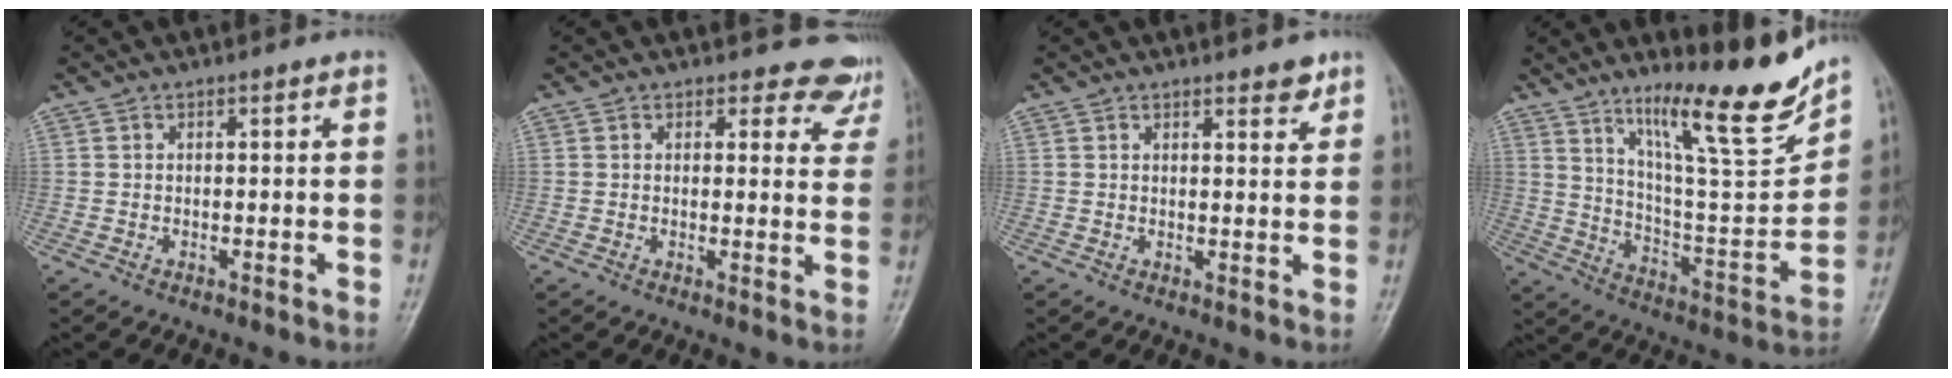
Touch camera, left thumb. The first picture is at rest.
{"total": 7.1, "force": [6.4, 3.1, -0.1], "torque": [0.051, -0.038, 0.042]}
{"total": 2.7, "force": [2.1, 1.0, 1.4], "torque": [-0.007, -0.014, 0.028]}
{"total": 18.9, "force": [13.8, 2.8, 12.6], "torque": [-0.166, -0.093, 0.235]}